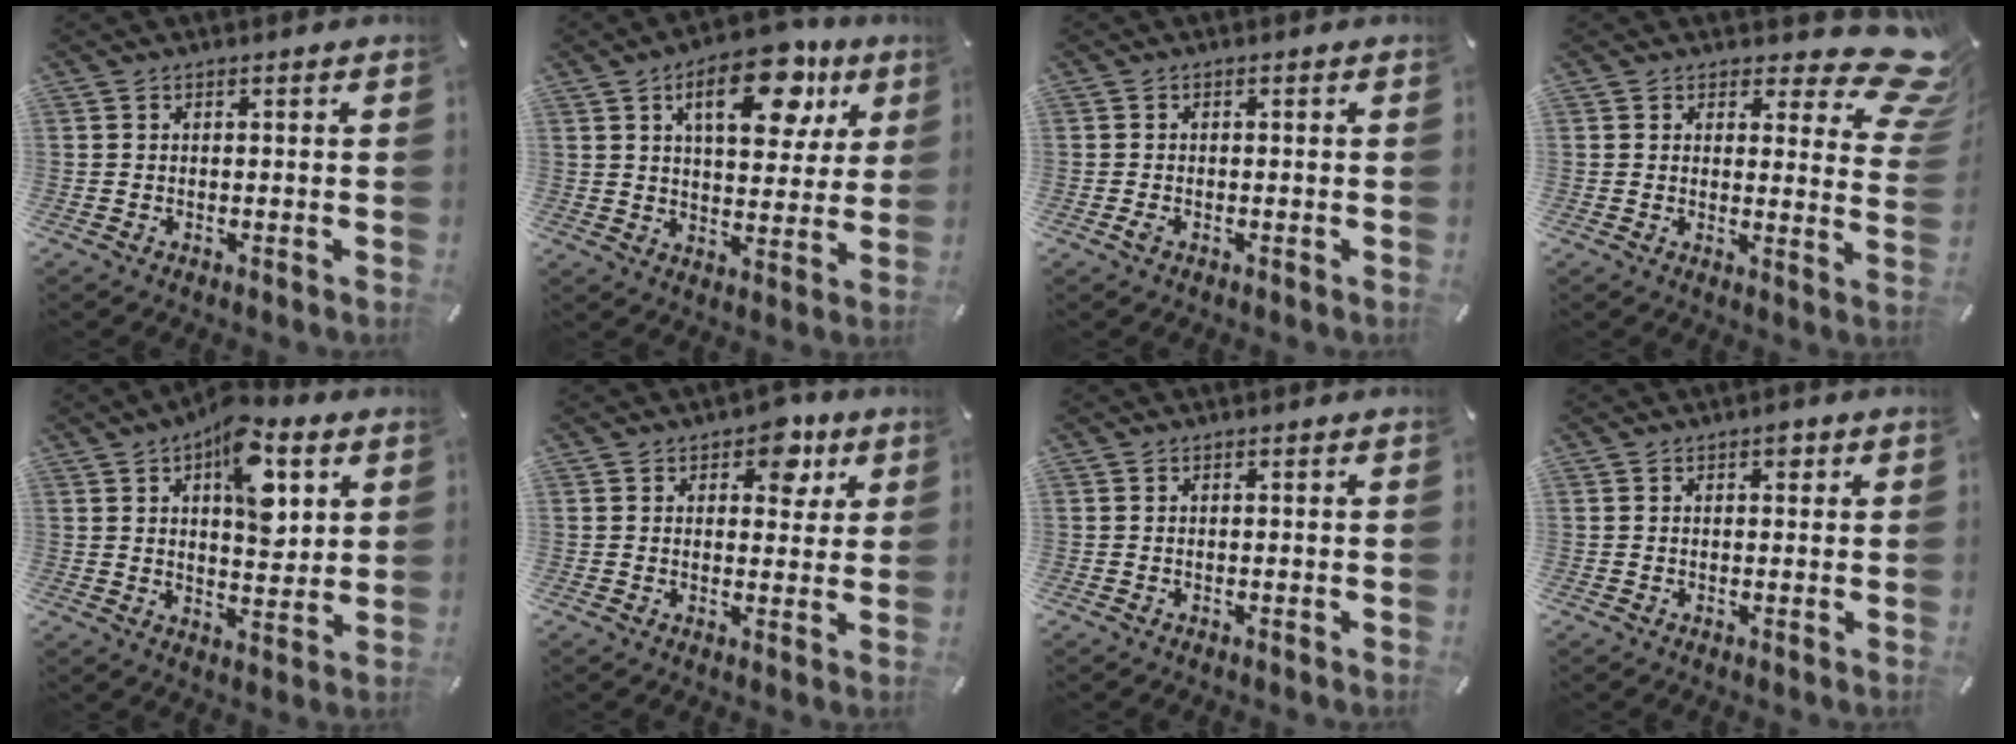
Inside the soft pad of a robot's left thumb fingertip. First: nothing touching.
{"total": 17.7, "force": [8.6, 9.2, 12.4], "torque": [-0.171, -0.028, 0.138]}
{"total": 1.0, "force": [-0.4, 0.6, 0.8], "torque": [-0.022, -0.005, -0.009]}
{"total": 9.4, "force": [6.5, 4.0, 5.6], "torque": [-0.056, -0.059, 0.110]}
{"total": 13.6, "force": [6.1, 7.3, 9.8], "torque": [-0.127, -0.023, 0.099]}
{"total": 7.7, "force": [4.0, 4.9, 4.3], "torque": [-0.034, -0.015, 0.062]}
{"total": 0.0}
{"total": 2.0, "force": [0.8, 1.1, 1.4], "torque": [-0.014, -0.001, 0.010]}